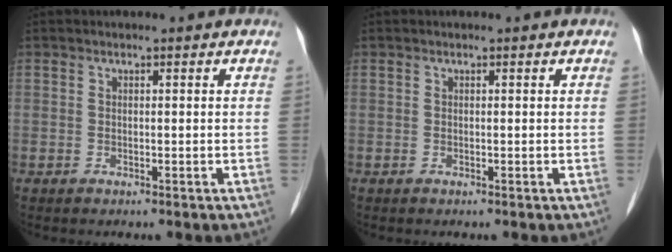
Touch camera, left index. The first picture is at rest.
{"total": 0.0}